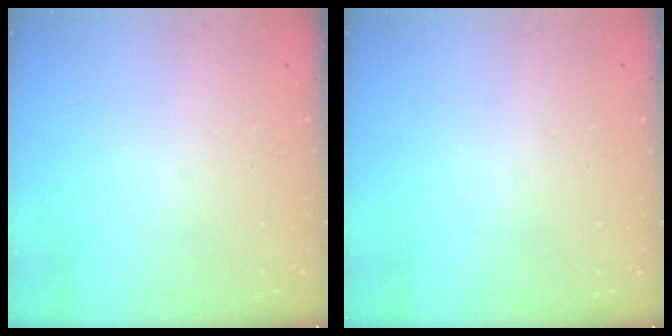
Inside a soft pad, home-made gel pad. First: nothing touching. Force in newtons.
{"total": 0.0}